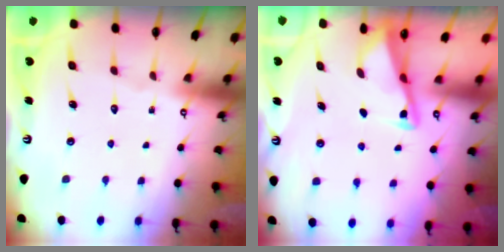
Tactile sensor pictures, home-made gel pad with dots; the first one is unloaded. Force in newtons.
{"total": 2.9, "press": 2.9, "slide": 0.3}